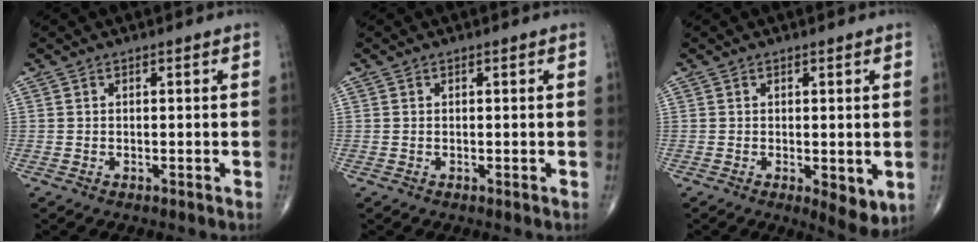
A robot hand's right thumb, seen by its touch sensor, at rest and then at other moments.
{"total": 0.0}
{"total": 5.6, "force": [-1.0, 2.3, 5.0], "torque": [-0.060, -0.016, -0.008]}